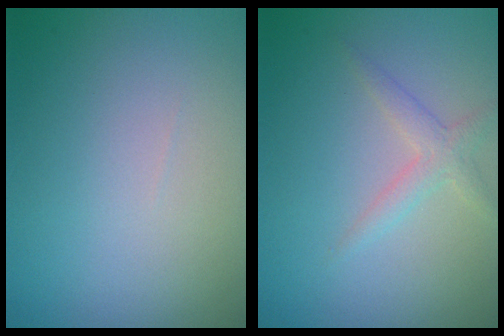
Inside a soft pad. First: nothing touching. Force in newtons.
{"total": 1.8, "press": 1.8, "slide": 0.1}